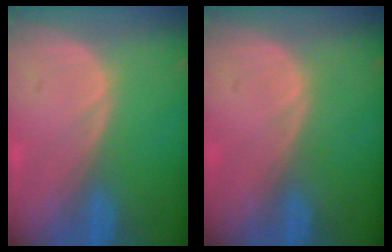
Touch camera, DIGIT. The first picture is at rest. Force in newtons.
{"total": 0.0}